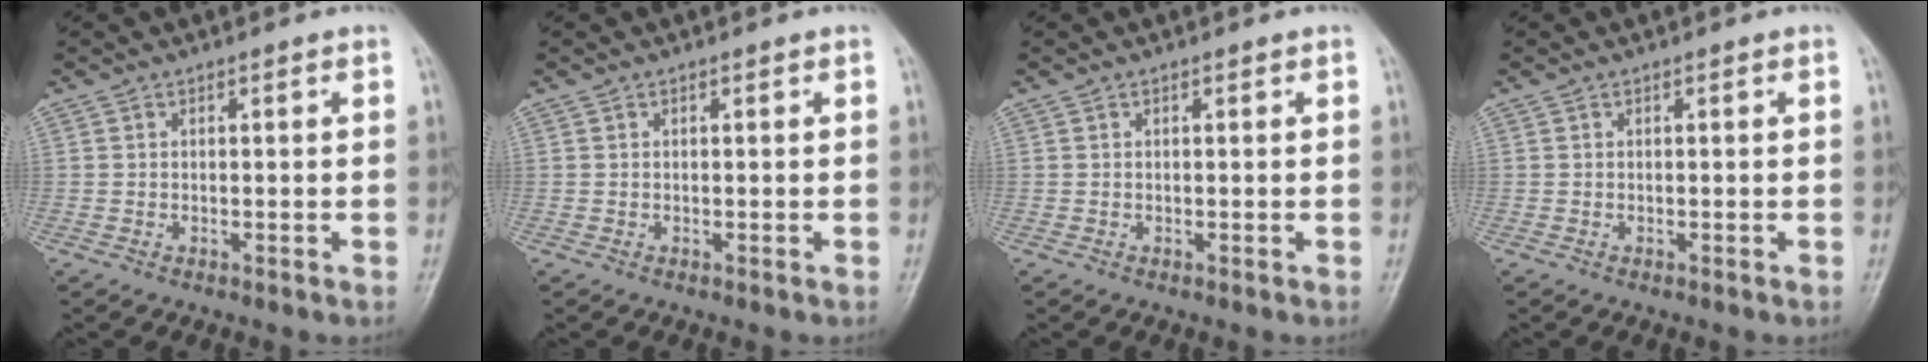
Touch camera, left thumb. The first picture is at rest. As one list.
[{"total": 0.0}, {"total": 0.0}, {"total": 0.0}]